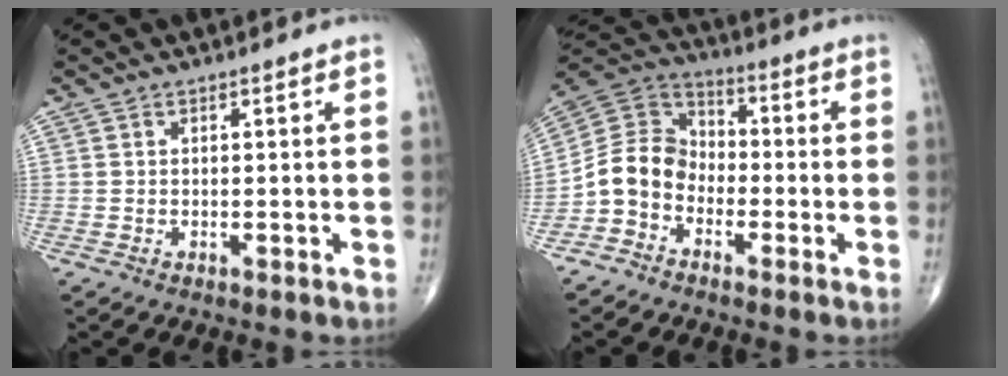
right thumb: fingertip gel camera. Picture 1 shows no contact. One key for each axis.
{"total": 9.5, "fx": -3.7, "fy": 7.4, "fz": 4.5, "tx": -0.073, "ty": 0.056, "tz": -0.088}